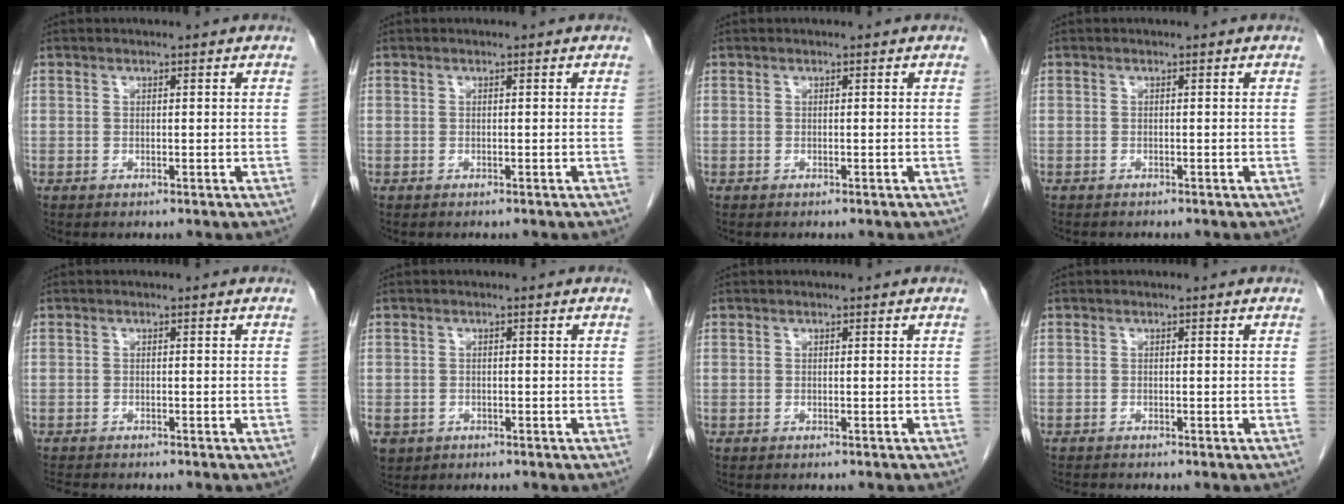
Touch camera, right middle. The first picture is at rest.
{"total": 0.7, "force": [-0.6, 0.1, 0.3], "torque": [-0.005, -0.001, -0.009]}
{"total": 0.6, "force": [-0.6, 0.1, 0.3], "torque": [-0.005, -0.001, -0.008]}
{"total": 1.9, "force": [-1.7, 0.6, 0.6], "torque": [-0.015, -0.004, -0.019]}
{"total": 3.5, "force": [-3.2, 0.6, 1.3], "torque": [-0.021, -0.010, -0.050]}
{"total": 4.9, "force": [-2.5, 3.9, 1.6], "torque": [-0.046, -0.005, -0.035]}
{"total": 1.5, "force": [-1.4, 0.2, 0.7], "torque": [-0.011, -0.001, -0.016]}
{"total": 1.6, "force": [-1.5, -0.1, 0.3], "torque": [-0.008, -0.005, -0.026]}